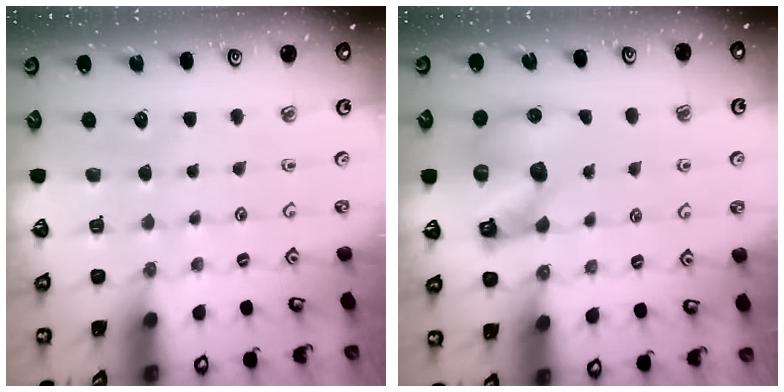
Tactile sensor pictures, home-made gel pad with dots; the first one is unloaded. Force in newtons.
{"total": 12.0, "press": 11.9, "slide": 1.8}